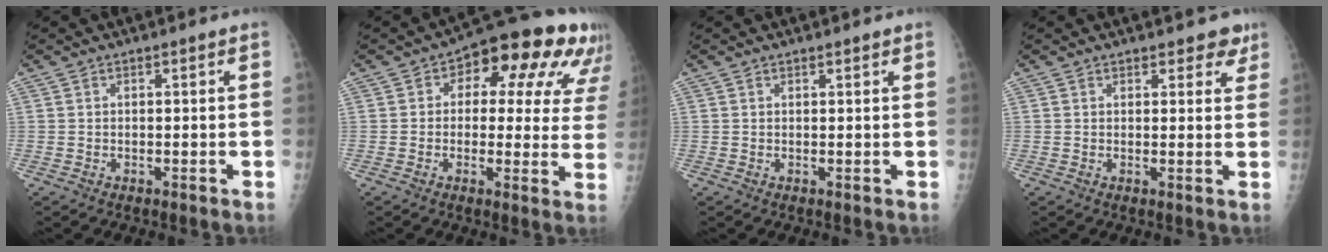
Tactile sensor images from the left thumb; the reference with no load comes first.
{"total": 17.1, "force": [7.1, 9.4, 12.4], "torque": [-0.099, 0.011, 0.075]}
{"total": 0.8, "force": [0.7, 0.2, 0.3], "torque": [-0.005, -0.003, 0.010]}
{"total": 3.7, "force": [2.9, 2.0, 1.2], "torque": [0.019, -0.014, 0.031]}